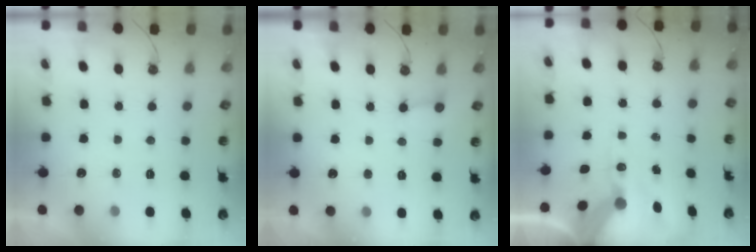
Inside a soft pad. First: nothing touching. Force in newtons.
{"total": 2.4, "press": 2.4, "slide": 0.1}
{"total": 10.3, "press": 10.2, "slide": 1.5}